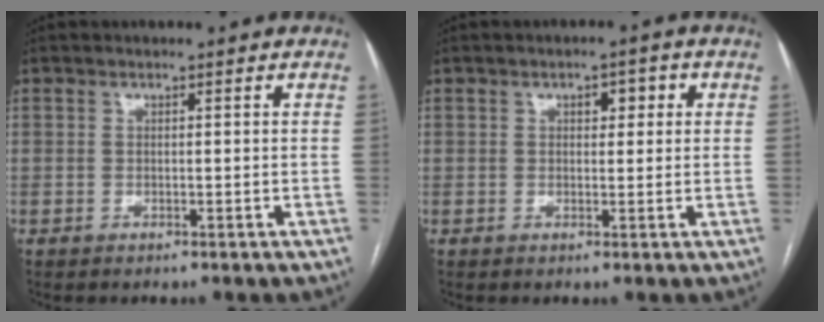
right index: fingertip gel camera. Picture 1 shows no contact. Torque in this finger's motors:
{"motor_torque": [0.01, 0.01, 0.02, 0.03]}